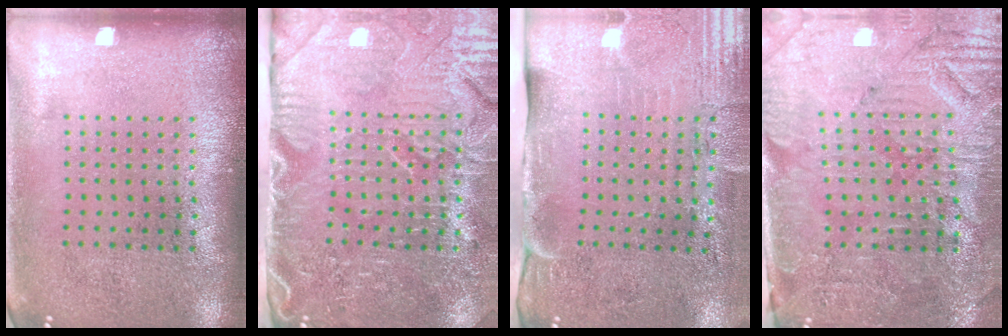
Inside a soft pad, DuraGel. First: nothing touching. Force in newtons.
{"total": 5.1, "press": 4.3, "slide": 2.7}
{"total": 4.6, "press": 3.7, "slide": 2.7}
{"total": 3.7, "press": 3.3, "slide": 1.6}